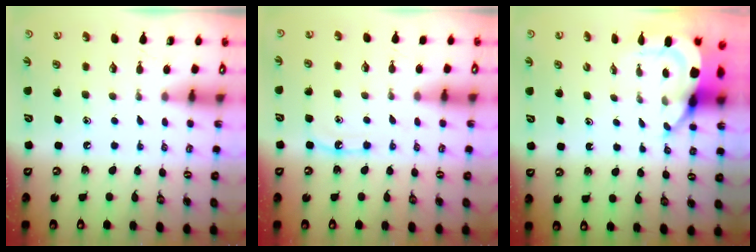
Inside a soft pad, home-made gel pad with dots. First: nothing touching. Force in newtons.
{"total": 7.0, "press": 6.9, "slide": 0.6}
{"total": 6.5, "press": 6.4, "slide": 0.9}